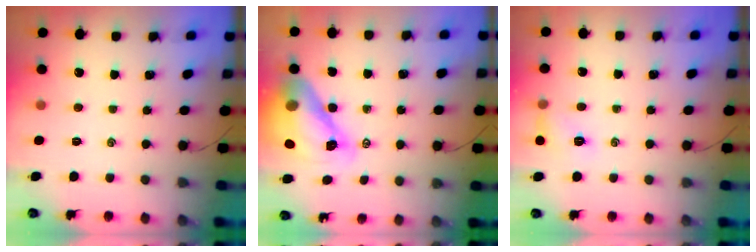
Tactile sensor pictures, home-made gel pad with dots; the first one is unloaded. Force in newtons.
{"total": 18.0, "press": 17.2, "slide": 5.2}
{"total": 8.4, "press": 8.3, "slide": 1.5}